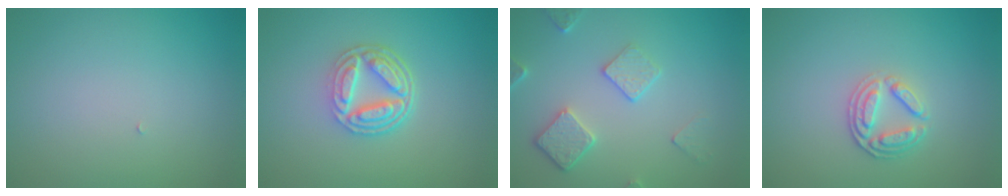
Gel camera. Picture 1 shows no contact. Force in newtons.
{"total": 5.1, "press": 3.7, "slide": 3.4}
{"total": 3.6, "press": 3.0, "slide": 2.0}
{"total": 2.7, "press": 2.4, "slide": 1.2}